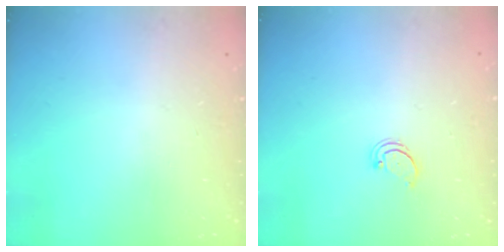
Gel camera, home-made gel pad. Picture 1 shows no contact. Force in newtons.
{"total": 2.4, "press": 2.3, "slide": 0.5}